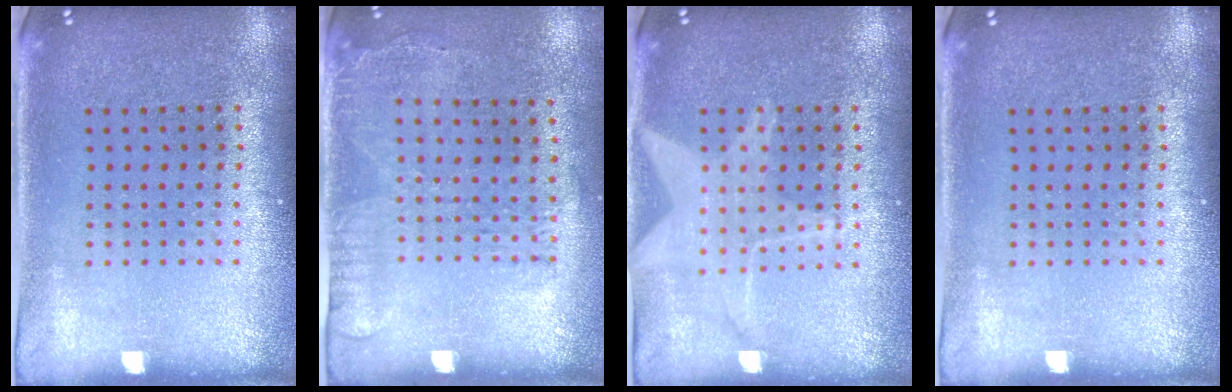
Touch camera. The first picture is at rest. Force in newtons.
{"total": 1.7, "press": 1.2, "slide": 1.2}
{"total": 1.5, "press": 1.5, "slide": 0.2}
{"total": 0.0}